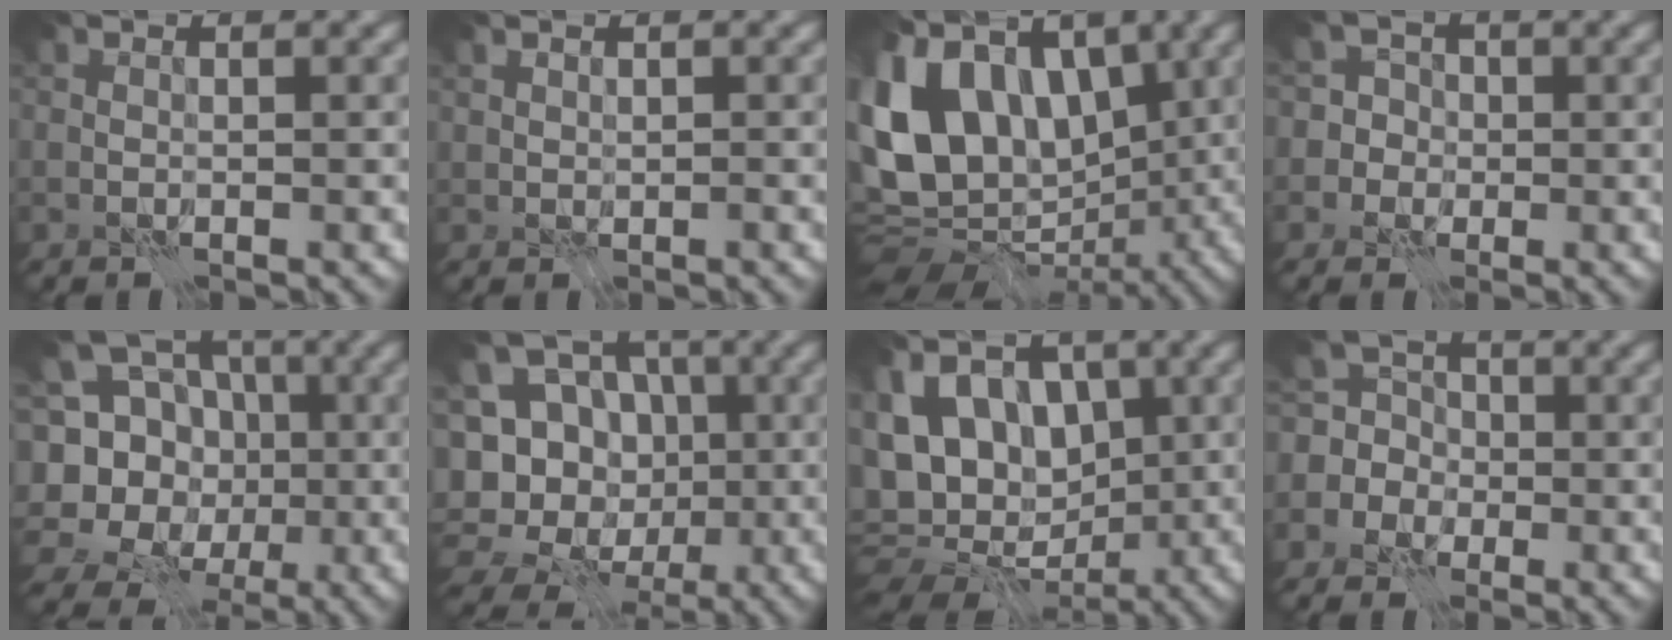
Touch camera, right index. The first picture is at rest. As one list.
[{"total": 0.5, "force": [0.4, 0.3, 0.2], "torque": [-0.001, -0.001, 0.009]}, {"total": 15.0, "force": [2.9, 10.9, 9.9], "torque": [-0.212, 0.014, 0.043]}, {"total": 4.3, "force": [0.0, 4.2, 1.1], "torque": [0.008, 0.028, -0.027]}, {"total": 12.9, "force": [-4.6, 11.3, 4.2], "torque": [-0.121, 0.009, -0.077]}, {"total": 15.4, "force": [-5.5, 13.4, 5.1], "torque": [-0.128, 0.004, -0.088]}, {"total": 14.5, "force": [2.7, 10.3, 9.9], "torque": [-0.160, 0.039, 0.027]}, {"total": 8.9, "force": [-1.5, 8.5, 2.2], "torque": [-0.058, 0.031, -0.067]}]